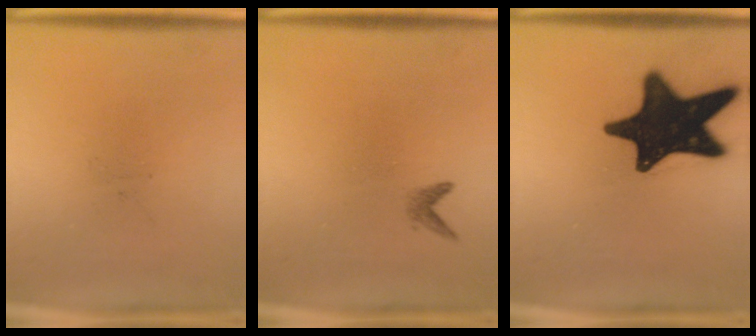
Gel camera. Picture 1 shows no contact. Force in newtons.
{"total": 0.9}
{"total": 18.8}